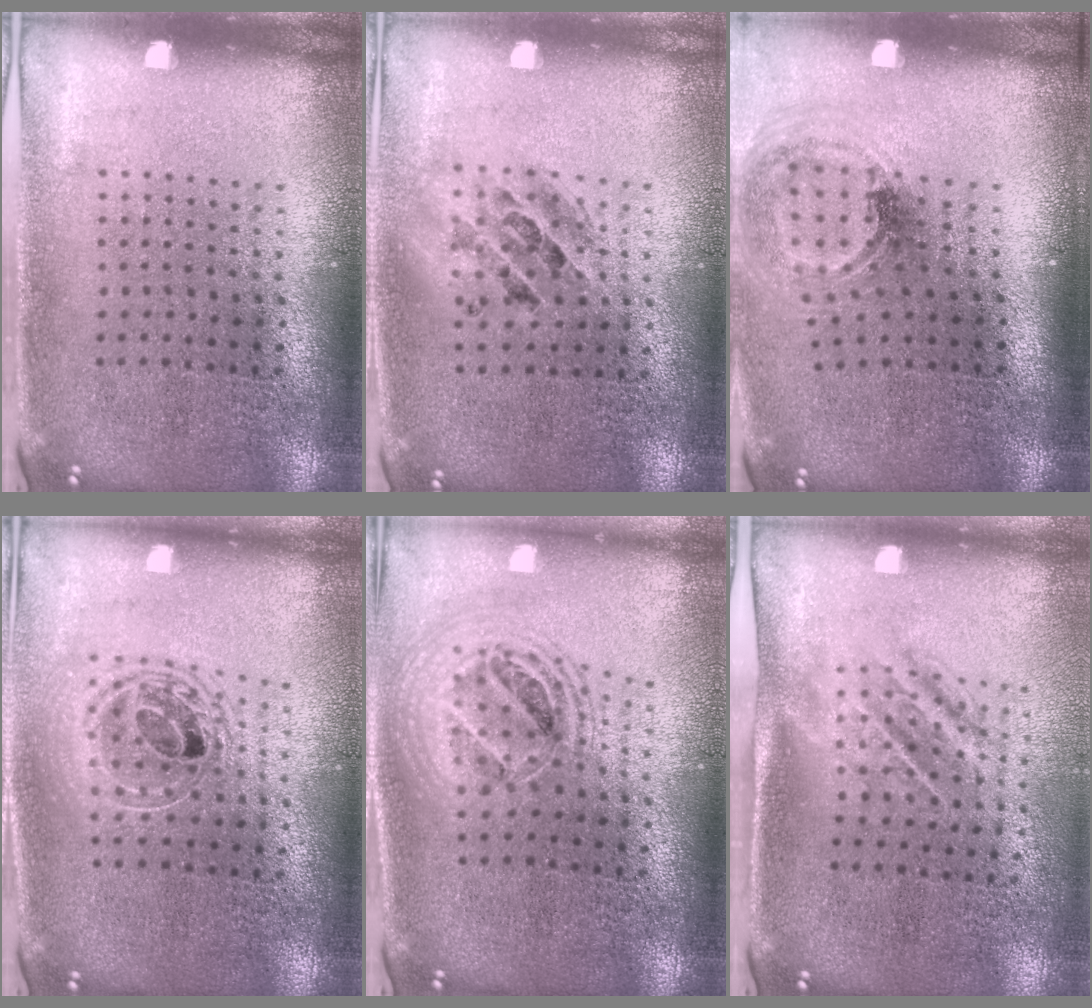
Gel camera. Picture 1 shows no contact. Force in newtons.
{"total": 1.3, "press": 1.2, "slide": 0.5}
{"total": 1.2, "press": 1.0, "slide": 0.6}
{"total": 1.7, "press": 1.4, "slide": 1.0}
{"total": 2.0, "press": 1.7, "slide": 1.2}
{"total": 1.8, "press": 1.2, "slide": 1.3}